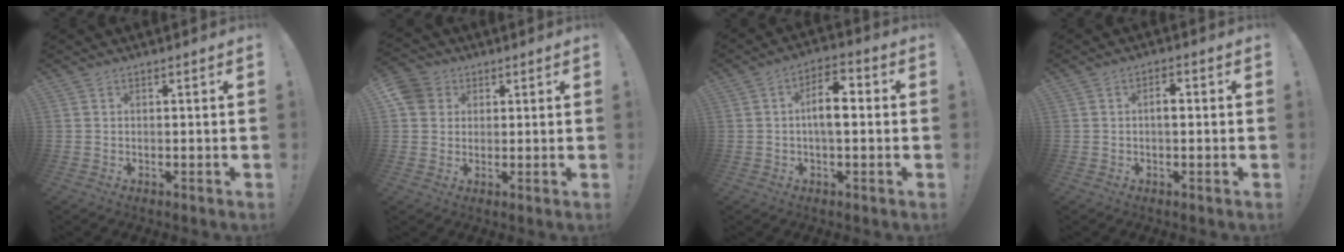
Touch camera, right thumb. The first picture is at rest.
{"total": 6.2, "force": [2.2, 5.5, 1.8], "torque": [-0.036, -0.005, 0.042]}
{"total": 8.8, "force": [0.2, 4.2, 7.7], "torque": [-0.124, 0.006, -0.001]}
{"total": 3.0, "force": [-0.3, 1.5, 2.6], "torque": [-0.036, 0.004, -0.010]}